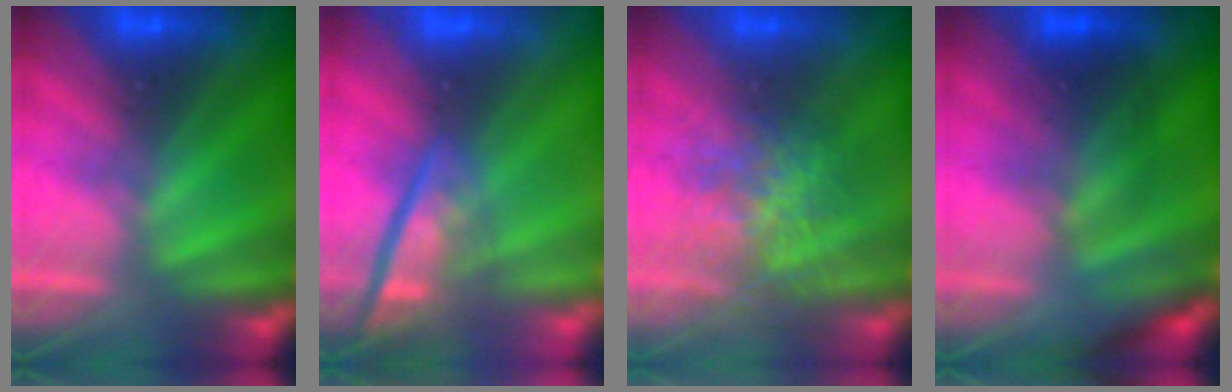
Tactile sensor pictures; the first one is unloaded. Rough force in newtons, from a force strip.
{"total": 4.7}
{"total": 3.5}
{"total": 2.3}